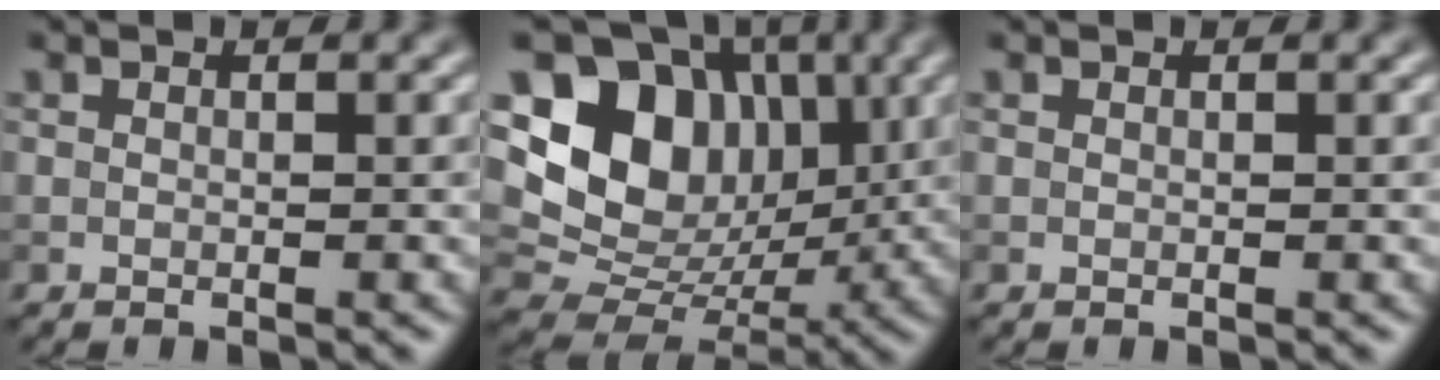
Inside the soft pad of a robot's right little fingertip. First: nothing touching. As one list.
[{"total": 13.6, "force": [3.3, 11.0, 7.4], "torque": [-0.144, 0.022, 0.054]}, {"total": 0.0}]